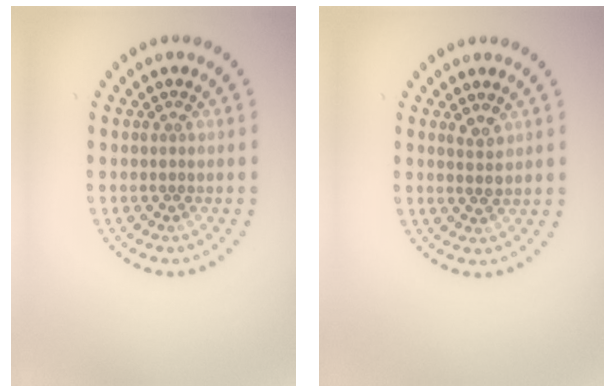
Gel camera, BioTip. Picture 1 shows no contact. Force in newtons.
{"total": 1.5, "press": 1.4, "slide": 0.4}